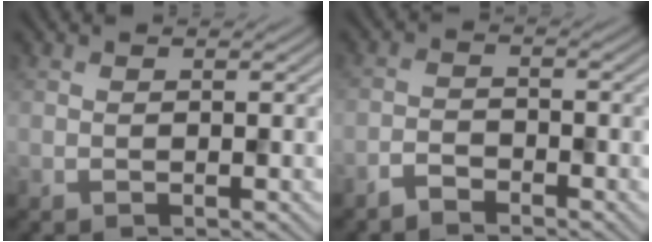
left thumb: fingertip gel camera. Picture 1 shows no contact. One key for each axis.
{"total": 2.4, "fx": -2.1, "fy": 0.7, "fz": 0.9, "tx": -0.017, "ty": 0.002, "tz": -0.050}